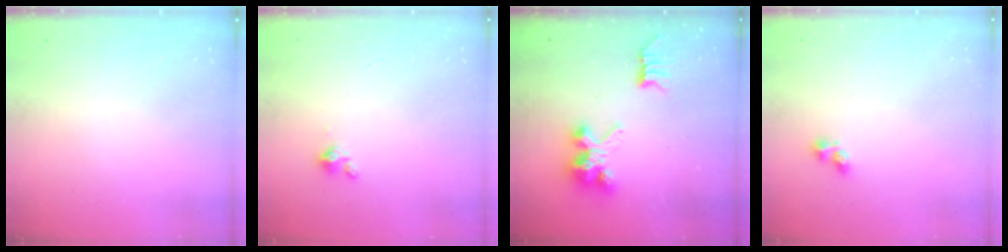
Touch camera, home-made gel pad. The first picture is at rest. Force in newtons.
{"total": 0.9, "press": 0.9, "slide": 0.2}
{"total": 7.8, "press": 7.8, "slide": 0.3}
{"total": 2.7, "press": 2.5, "slide": 1.0}